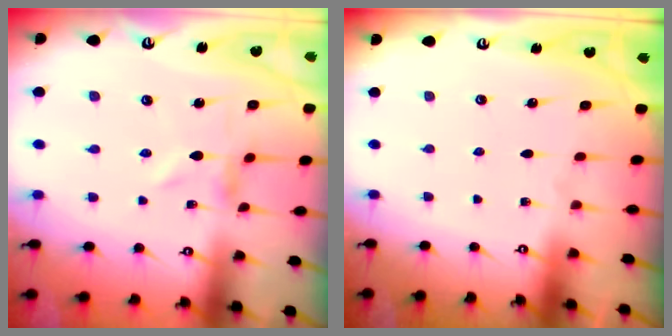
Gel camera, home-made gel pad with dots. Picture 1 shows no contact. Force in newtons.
{"total": 0.0}